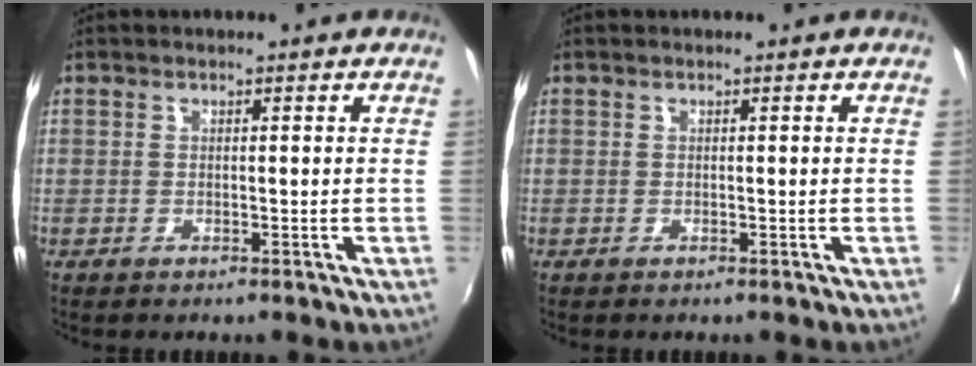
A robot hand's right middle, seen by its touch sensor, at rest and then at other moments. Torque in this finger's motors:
{"motor_torque": [0.00, 0.00, 0.00, 0.01]}